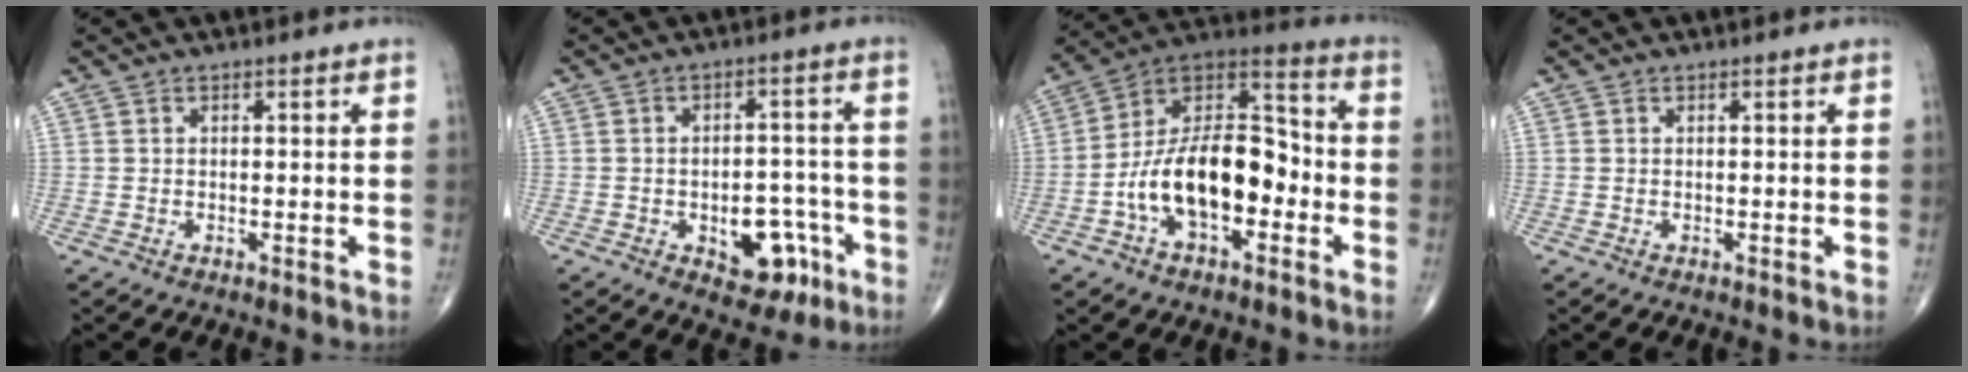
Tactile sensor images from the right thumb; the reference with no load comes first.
{"total": 9.9, "force": [-4.1, 6.0, 6.7], "torque": [-0.051, 0.036, -0.046]}
{"total": 18.4, "force": [-4.5, 10.1, 14.7], "torque": [-0.232, 0.053, -0.084]}
{"total": 0.0}